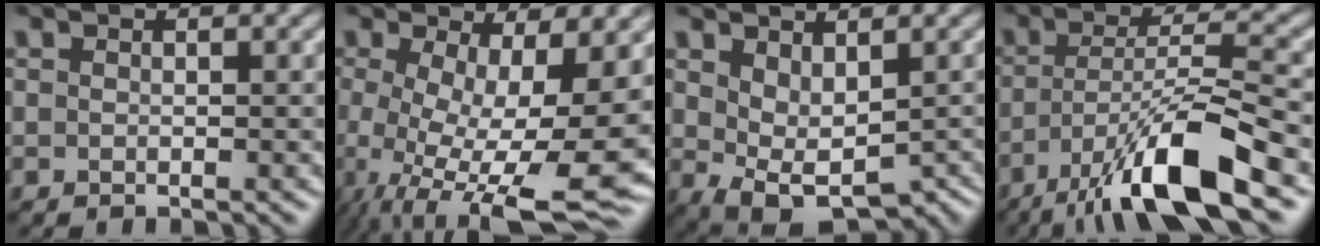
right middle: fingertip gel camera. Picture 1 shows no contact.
{"total": 12.8, "force": [-2.3, 4.2, 11.8], "torque": [-0.193, -0.020, -0.023]}
{"total": 5.4, "force": [-0.1, 3.2, 4.3], "torque": [-0.079, -0.015, 0.015]}
{"total": 10.2, "force": [-6.0, 2.1, 8.0], "torque": [-0.140, 0.004, -0.110]}